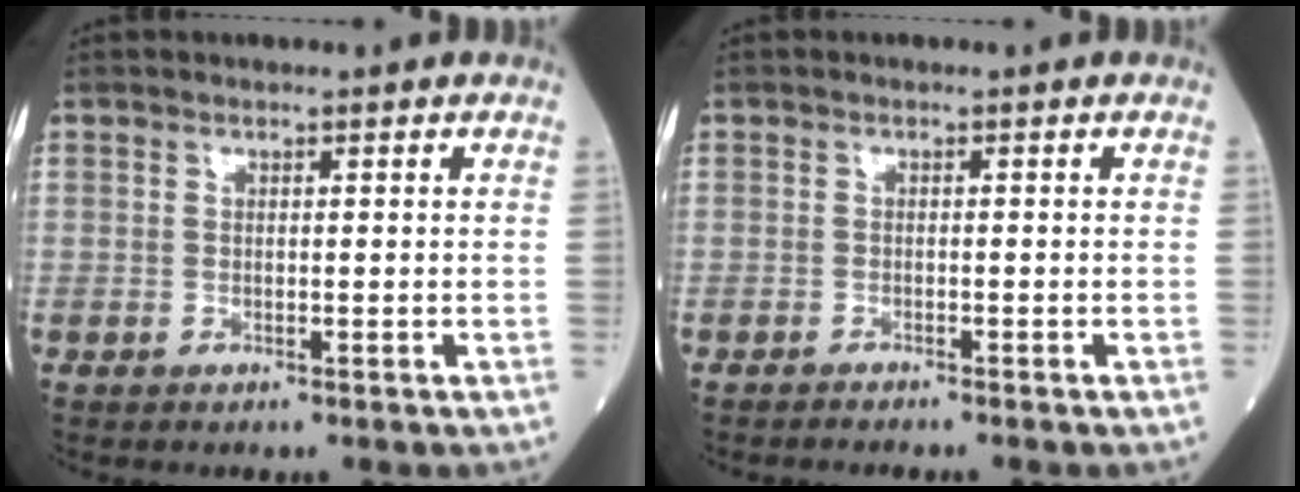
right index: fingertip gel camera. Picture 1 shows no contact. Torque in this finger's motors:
{"motor_torque": [-0.17, -0.27, -0.06, -0.02]}